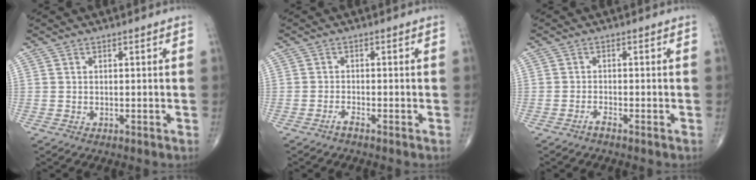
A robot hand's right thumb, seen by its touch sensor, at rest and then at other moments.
{"total": 1.0, "force": [-0.9, 0.0, 0.4], "torque": [-0.014, 0.005, -0.020]}
{"total": 0.9, "force": [-0.9, 0.0, 0.3], "torque": [-0.013, 0.004, -0.019]}